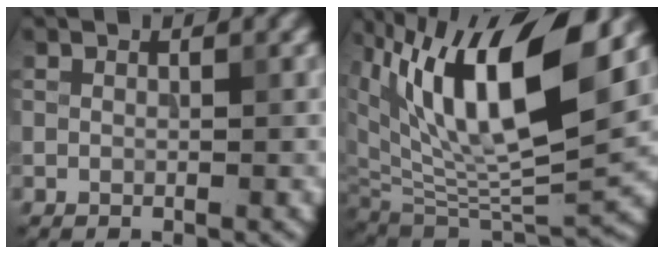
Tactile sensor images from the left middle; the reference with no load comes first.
{"total": 13.6, "force": [6.5, 5.5, 10.5], "torque": [-0.183, 0.001, 0.123]}